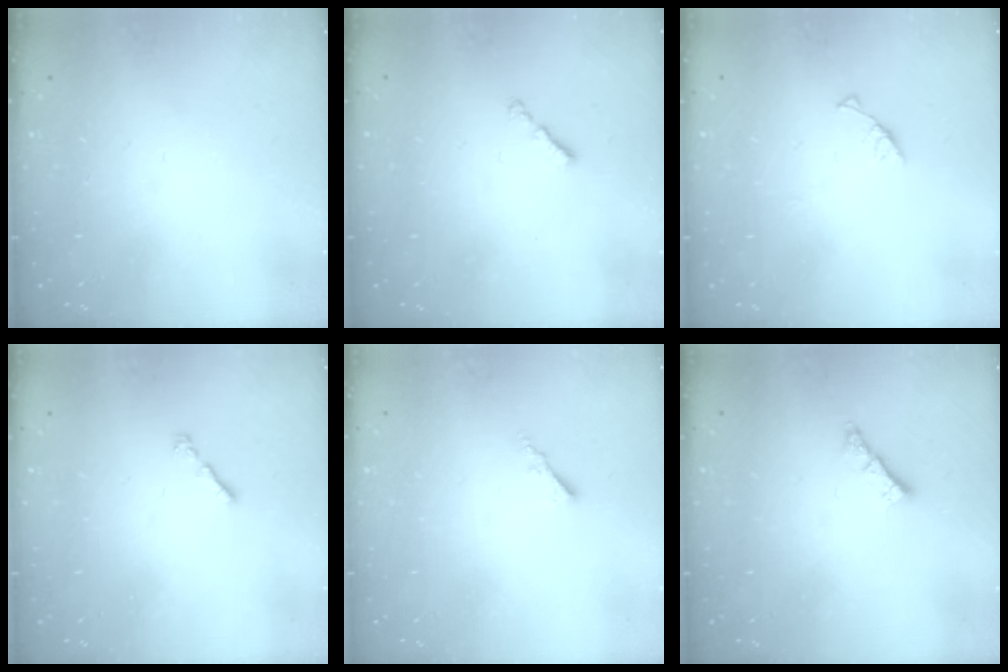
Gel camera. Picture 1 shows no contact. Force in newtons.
{"total": 1.1, "press": 1.0, "slide": 0.4}
{"total": 3.0, "press": 3.0, "slide": 0.3}
{"total": 0.9, "press": 0.8, "slide": 0.5}
{"total": 1.7, "press": 1.6, "slide": 0.5}
{"total": 1.2, "press": 1.2, "slide": 0.3}